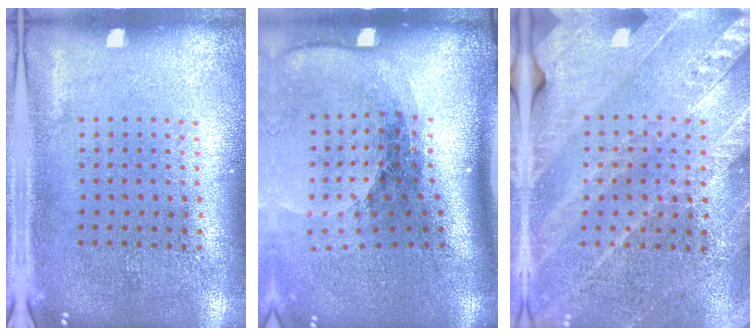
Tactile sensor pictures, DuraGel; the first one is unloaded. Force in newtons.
{"total": 2.6, "press": 1.8, "slide": 1.8}
{"total": 2.6, "press": 2.5, "slide": 0.6}